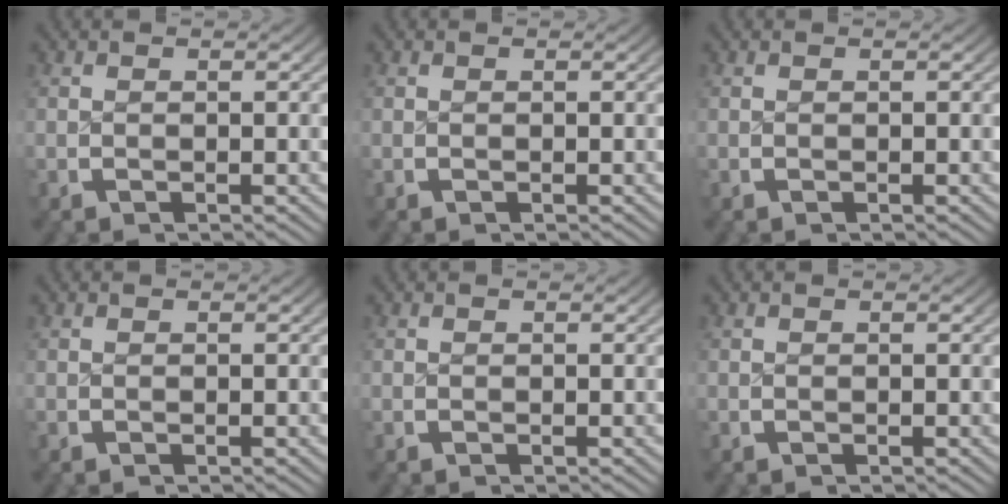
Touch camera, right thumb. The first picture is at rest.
{"total": 0.0}
{"total": 0.0}
{"total": 0.0}
{"total": 0.0}
{"total": 0.0}